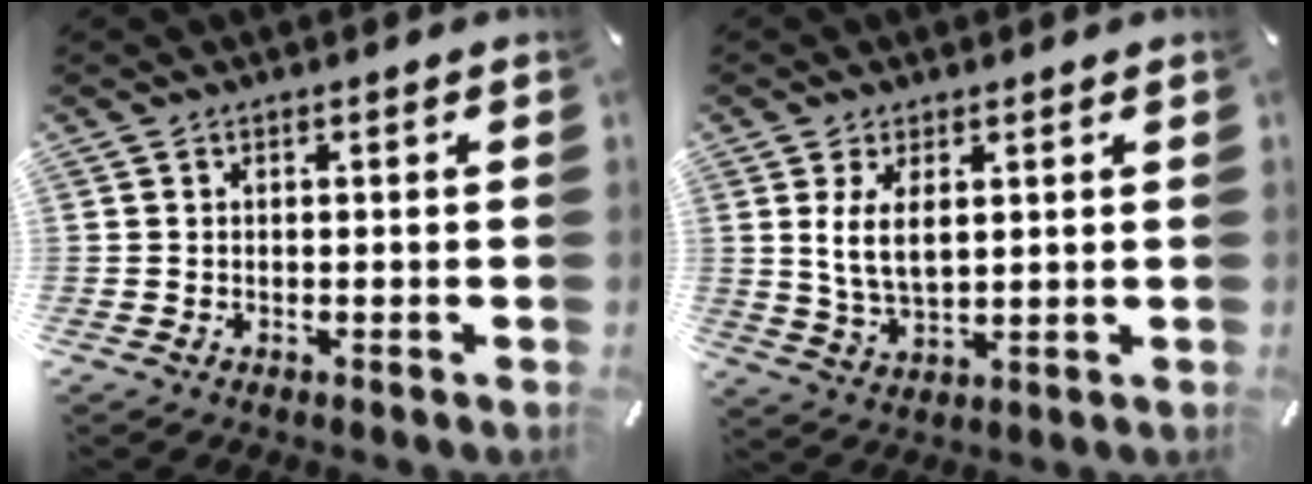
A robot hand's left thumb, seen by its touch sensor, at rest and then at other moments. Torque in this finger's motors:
{"motor_torque": [1.13, 1.07, 0.78, -0.52, 0.40]}